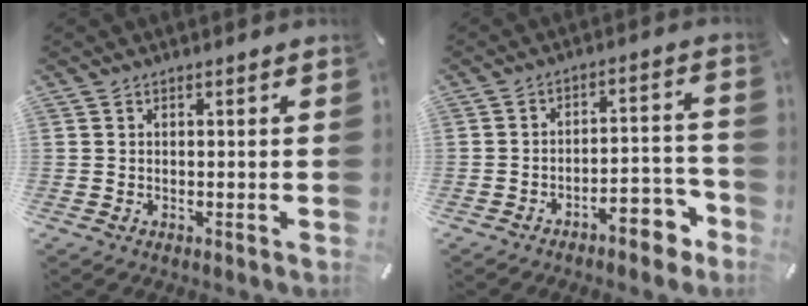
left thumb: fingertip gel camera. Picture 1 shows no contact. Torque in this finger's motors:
{"motor_torque": [-0.24, 2.15, 0.33, 0.37, 0.03]}